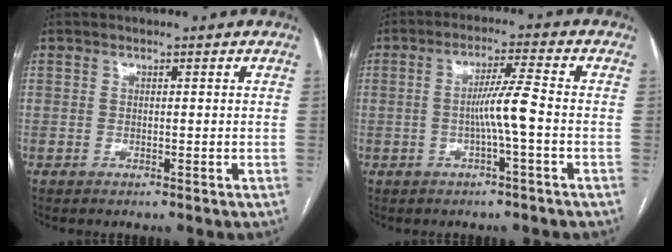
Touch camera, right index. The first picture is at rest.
{"total": 5.5, "force": [-1.2, -0.7, 5.3], "torque": [-0.100, 0.007, -0.022]}